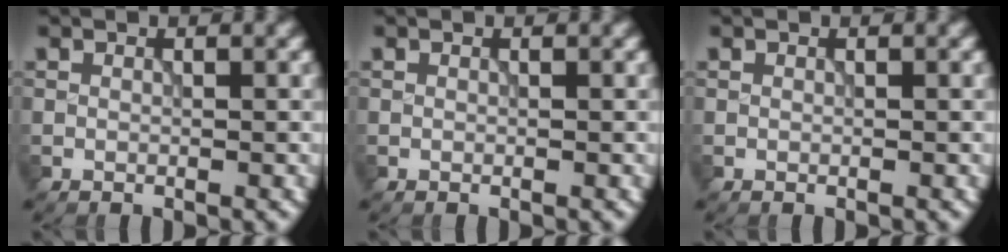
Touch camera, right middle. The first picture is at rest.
{"total": 0.0}
{"total": 0.0}